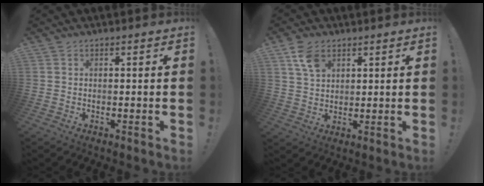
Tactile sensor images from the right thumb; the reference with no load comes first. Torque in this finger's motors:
{"motor_torque": [0.08, 0.20, 0.49, 0.46, 0.05]}